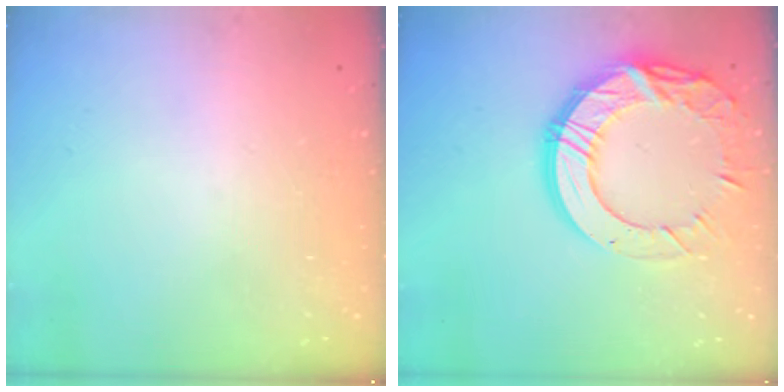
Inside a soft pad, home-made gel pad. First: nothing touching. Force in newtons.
{"total": 18.4, "press": 18.3, "slide": 1.1}